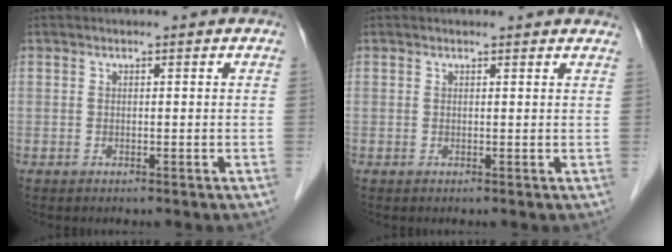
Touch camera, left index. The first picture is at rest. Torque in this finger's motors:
{"motor_torque": [0.25, -0.18, -0.03, -0.01]}